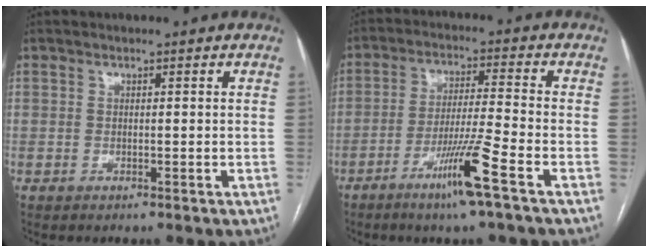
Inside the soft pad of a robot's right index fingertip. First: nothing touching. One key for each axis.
{"total": 9.5, "fx": -5.2, "fy": -1.3, "fz": 7.8, "tx": -0.144, "ty": -0.017, "tz": -0.099}